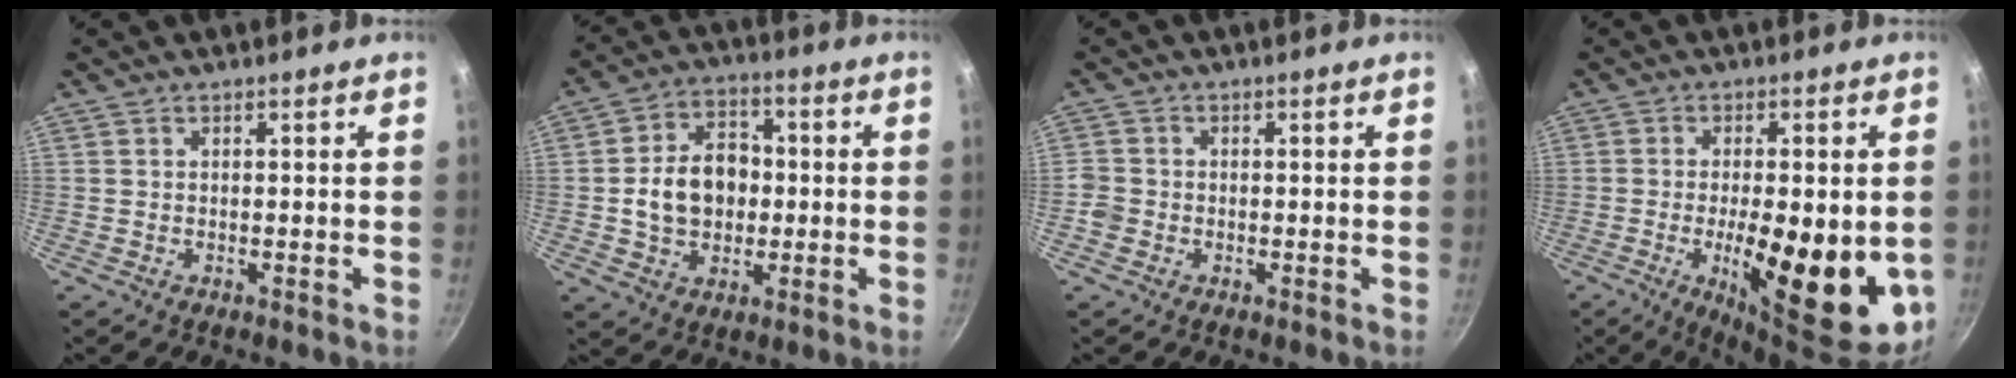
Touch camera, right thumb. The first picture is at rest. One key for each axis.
{"total": 11.9, "fx": -0.3, "fy": 9.1, "fz": 7.7, "tx": -0.099, "ty": 0.021, "tz": -0.009}
{"total": 2.8, "fx": -1.2, "fy": 2.4, "fz": 0.9, "tx": -0.011, "ty": 0.014, "tz": -0.024}
{"total": 17.8, "fx": -3.6, "fy": 6.2, "fz": 16.3, "tx": -0.222, "ty": -0.002, "tz": -0.041}